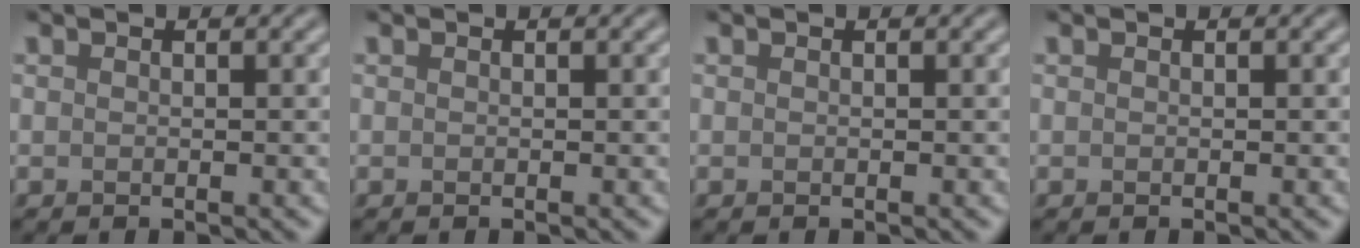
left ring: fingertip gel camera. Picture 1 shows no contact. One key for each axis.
{"total": 0.0}
{"total": 0.0}
{"total": 0.0}